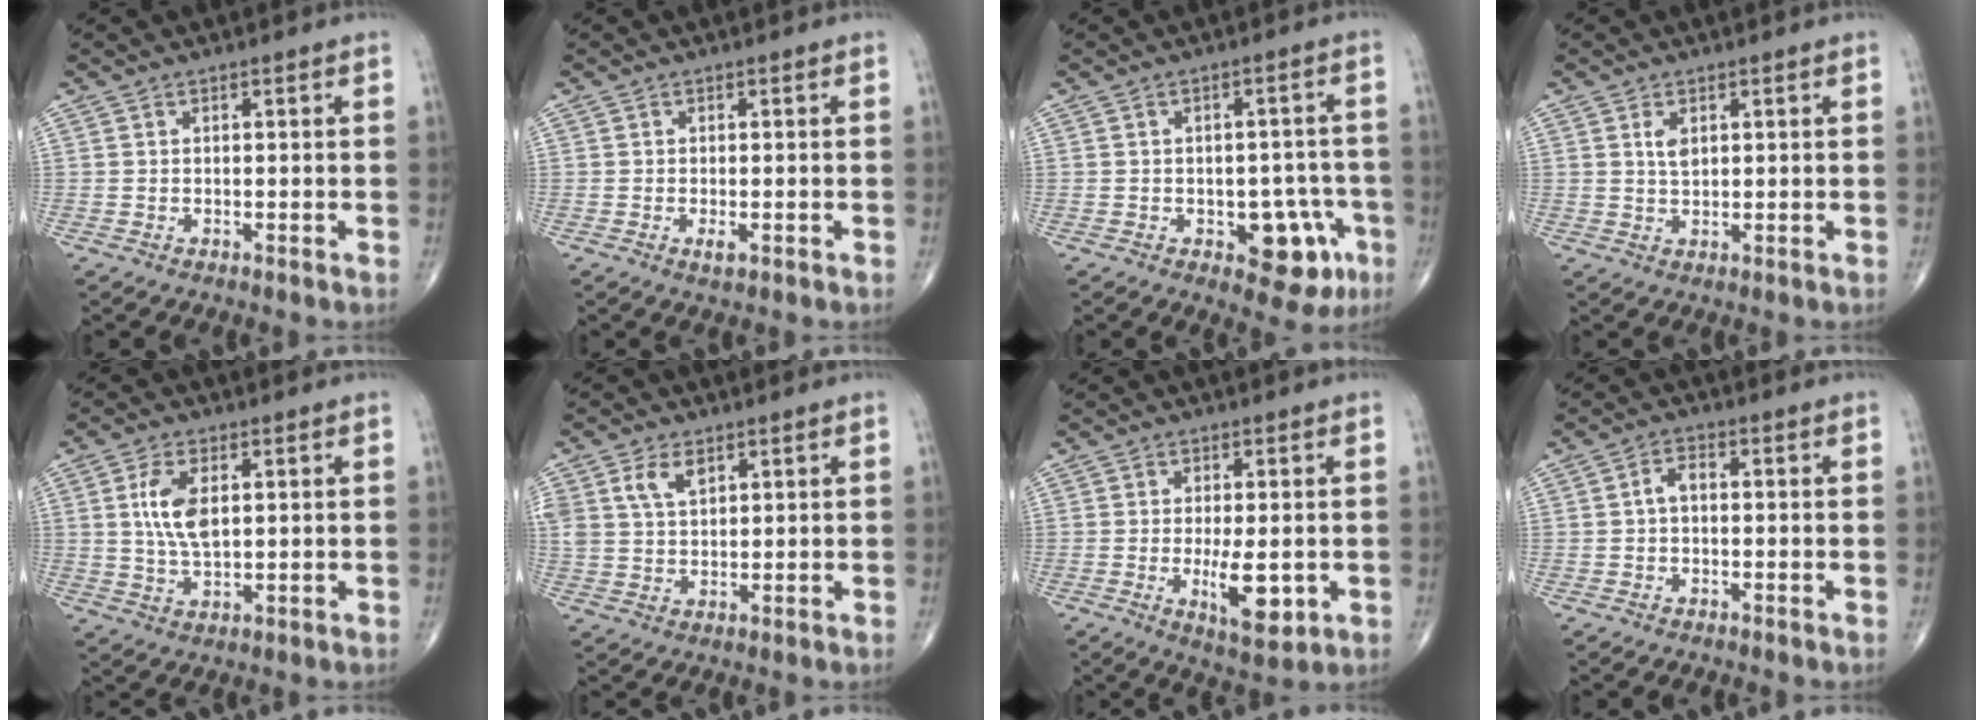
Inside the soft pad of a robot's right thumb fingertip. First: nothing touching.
{"total": 1.7, "force": [-0.6, 0.7, 1.4], "torque": [-0.025, -0.003, -0.008]}
{"total": 10.0, "force": [-3.9, 5.6, 7.3], "torque": [-0.050, 0.023, -0.041]}
{"total": 4.5, "force": [1.2, 2.2, 3.8], "torque": [-0.074, -0.005, 0.027]}
{"total": 7.6, "force": [1.7, 3.8, 6.4], "torque": [-0.129, -0.006, 0.036]}
{"total": 6.0, "force": [2.9, 3.5, 3.9], "torque": [-0.067, -0.008, 0.060]}
{"total": 7.8, "force": [-1.3, 2.8, 7.1], "torque": [-0.111, -0.017, -0.013]}
{"total": 2.6, "force": [-0.1, 1.5, 2.1], "torque": [-0.035, 0.013, -0.007]}